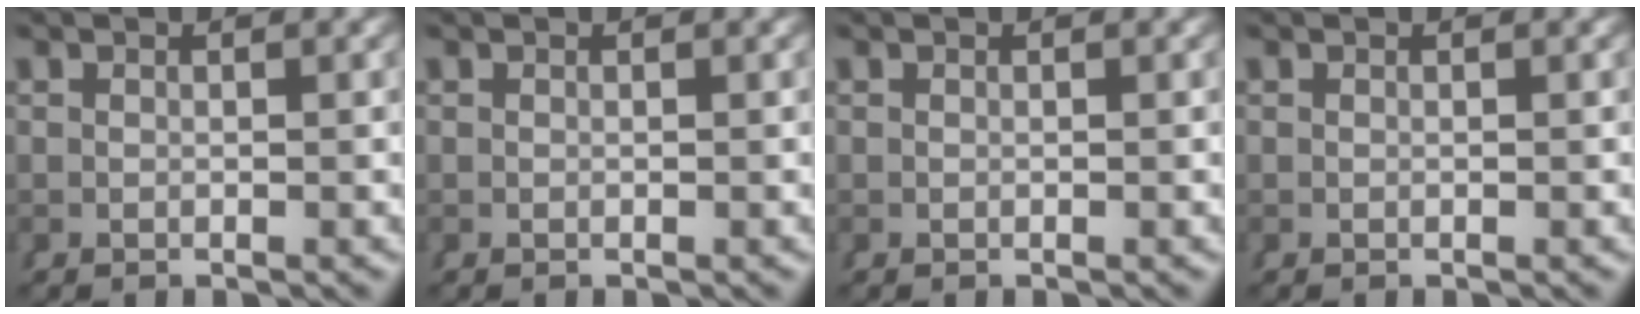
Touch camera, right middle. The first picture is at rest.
{"total": 0.0}
{"total": 0.0}
{"total": 0.0}